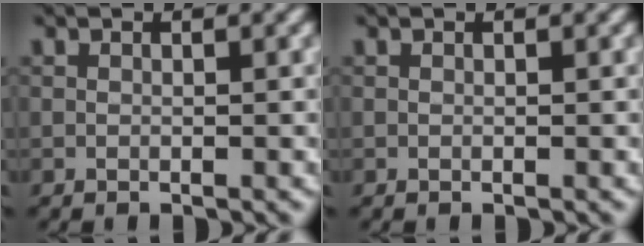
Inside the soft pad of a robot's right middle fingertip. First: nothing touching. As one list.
[{"total": 0.0}]